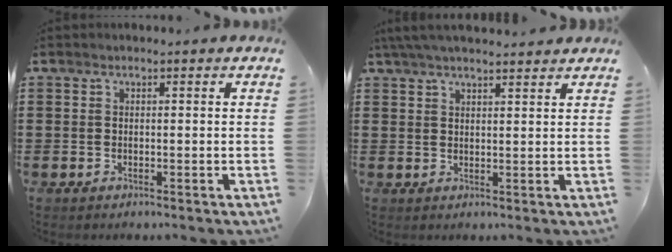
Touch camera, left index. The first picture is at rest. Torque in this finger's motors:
{"motor_torque": [2.14, 0.00, 0.32, 0.05]}